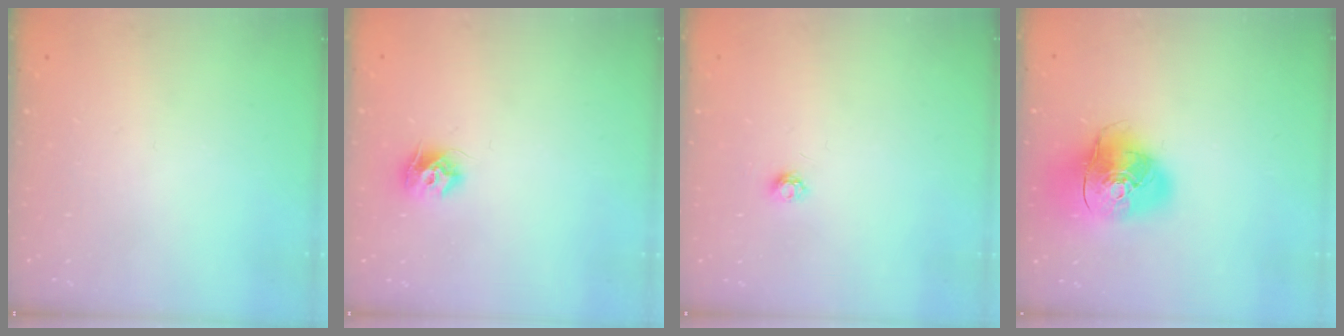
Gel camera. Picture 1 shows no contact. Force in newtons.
{"total": 8.3, "press": 8.3, "slide": 0.5}
{"total": 3.9, "press": 3.8, "slide": 0.5}
{"total": 14.8, "press": 14.6, "slide": 2.1}